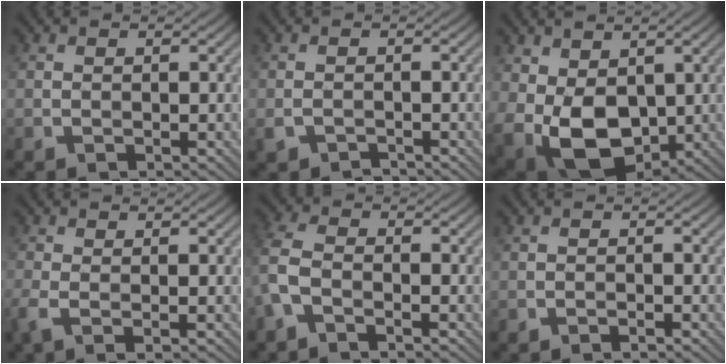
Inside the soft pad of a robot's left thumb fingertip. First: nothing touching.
{"total": 2.0, "force": [-1.5, 0.9, 0.9], "torque": [-0.021, -0.001, -0.032]}
{"total": 12.2, "force": [-0.3, 8.1, 9.1], "torque": [-0.205, -0.036, 0.004]}
{"total": 2.2, "force": [-0.7, 0.4, 2.1], "torque": [-0.056, -0.002, -0.020]}
{"total": 3.9, "force": [-1.9, 1.7, 2.9], "torque": [-0.082, 0.001, -0.053]}
{"total": 0.7, "force": [-0.7, 0.0, 0.3], "torque": [-0.003, 0.002, -0.012]}